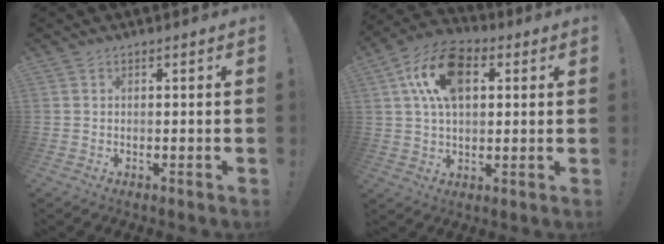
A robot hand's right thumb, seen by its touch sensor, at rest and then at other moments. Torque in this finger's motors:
{"motor_torque": [1.27, 2.77, 0.10, 0.08, 0.32]}